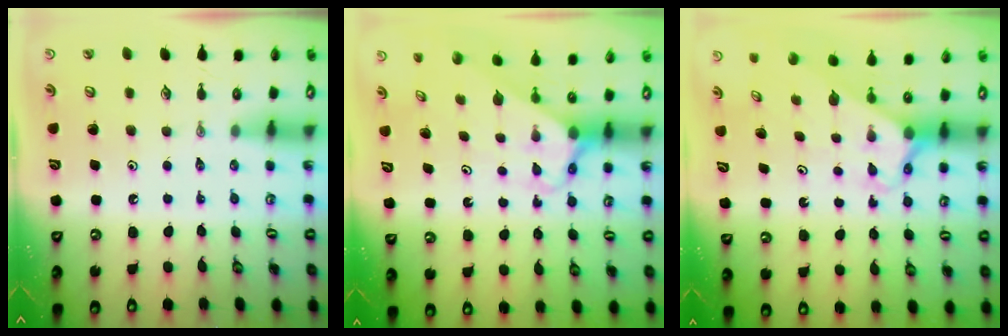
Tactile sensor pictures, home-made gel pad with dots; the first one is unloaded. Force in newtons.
{"total": 2.8, "press": 2.8, "slide": 0.2}
{"total": 2.4, "press": 2.4, "slide": 0.2}